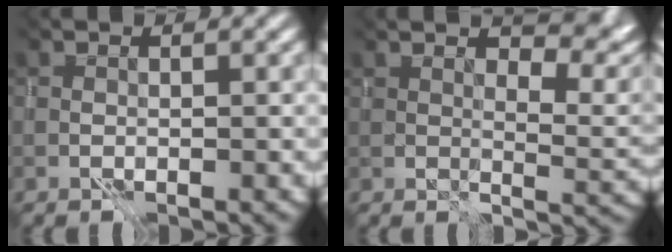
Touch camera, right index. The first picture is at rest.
{"total": 4.3, "force": [2.4, 1.6, 3.2], "torque": [-0.038, -0.006, 0.049]}